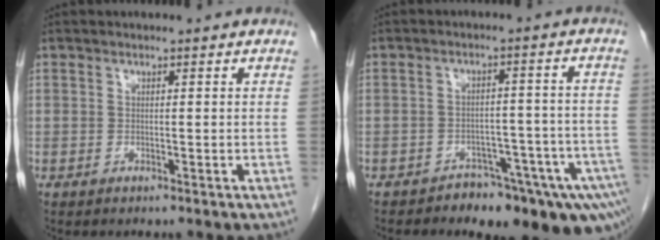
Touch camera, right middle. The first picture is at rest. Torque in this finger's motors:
{"motor_torque": [1.08, -1.06, 0.11, 0.04]}